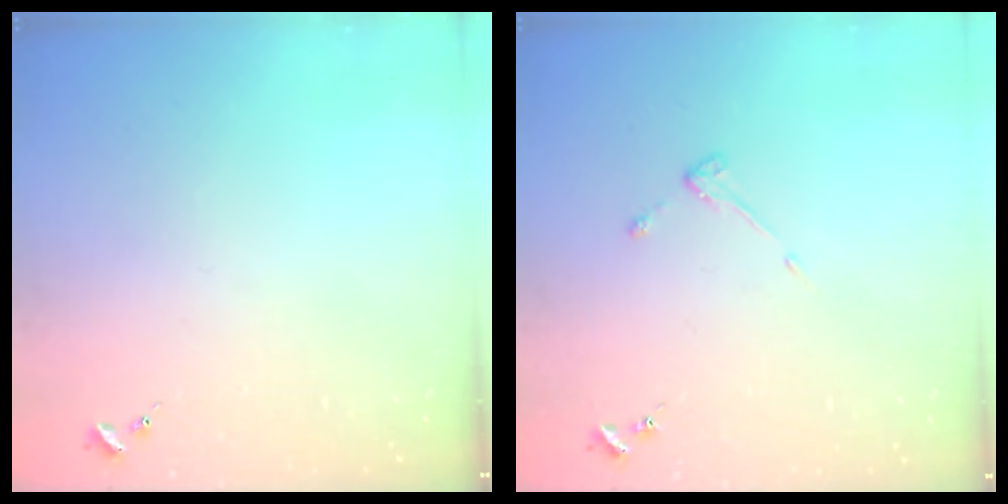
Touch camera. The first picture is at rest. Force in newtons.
{"total": 3.0, "press": 3.0, "slide": 0.4}